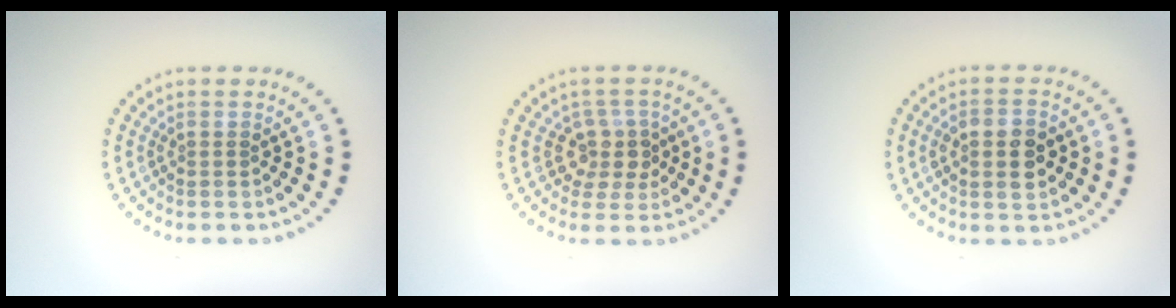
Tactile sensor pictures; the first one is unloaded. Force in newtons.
{"total": 2.7, "press": 2.2, "slide": 1.6}
{"total": 3.3, "press": 3.3, "slide": 0.4}